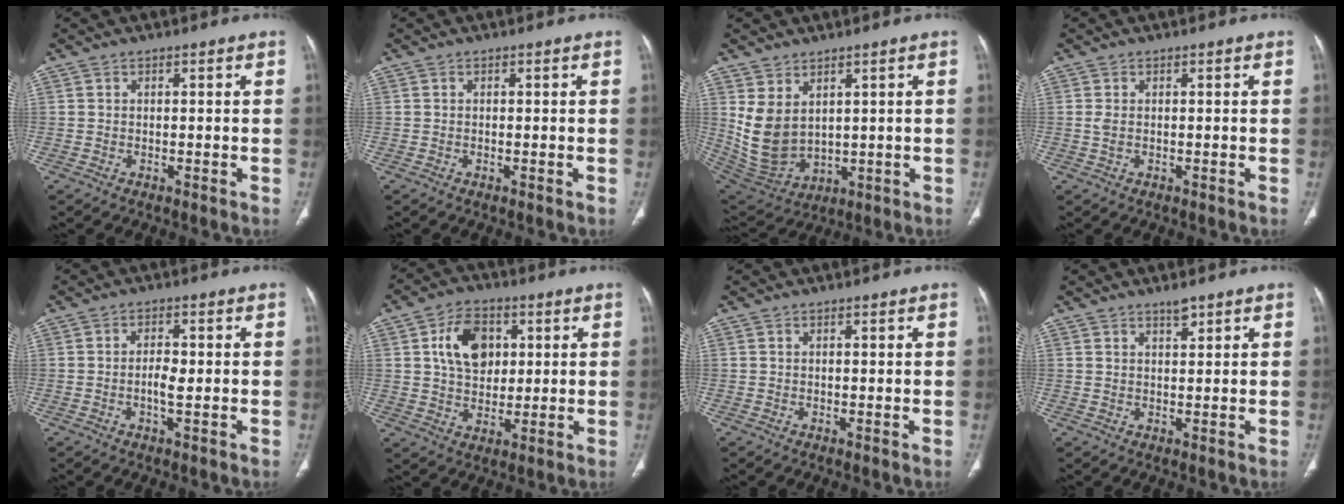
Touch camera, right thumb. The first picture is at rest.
{"total": 0.0}
{"total": 10.5, "force": [3.1, 7.1, 7.2], "torque": [-0.128, -0.017, 0.091]}
{"total": 1.0, "force": [0.0, 0.5, 0.9], "torque": [-0.021, 0.000, 0.003]}
{"total": 3.3, "force": [-0.4, 1.2, 3.0], "torque": [-0.056, 0.001, -0.010]}
{"total": 10.9, "force": [2.9, 7.8, 6.9], "torque": [-0.085, -0.005, 0.050]}
{"total": 0.5, "force": [0.2, 0.2, 0.5], "torque": [-0.009, -0.001, 0.004]}
{"total": 2.1, "force": [1.7, 0.6, 1.1], "torque": [-0.009, -0.011, 0.030]}